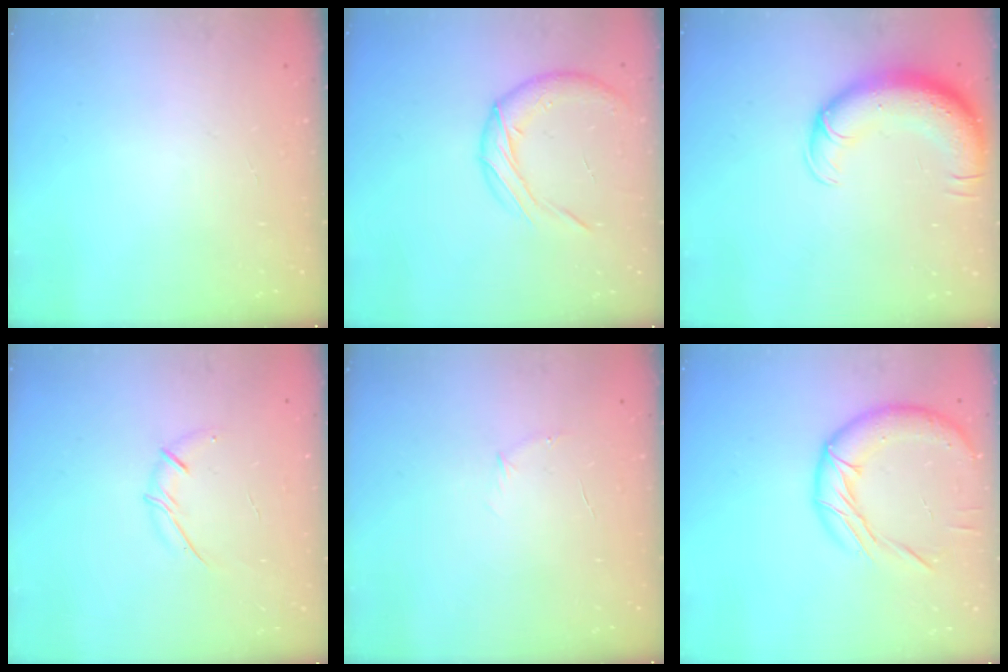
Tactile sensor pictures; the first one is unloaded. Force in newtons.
{"total": 10.4, "press": 10.4, "slide": 0.3}
{"total": 13.9, "press": 13.5, "slide": 3.3}
{"total": 6.1, "press": 6.0, "slide": 1.1}
{"total": 3.9, "press": 3.7, "slide": 1.2}
{"total": 15.8, "press": 15.8, "slide": 1.2}